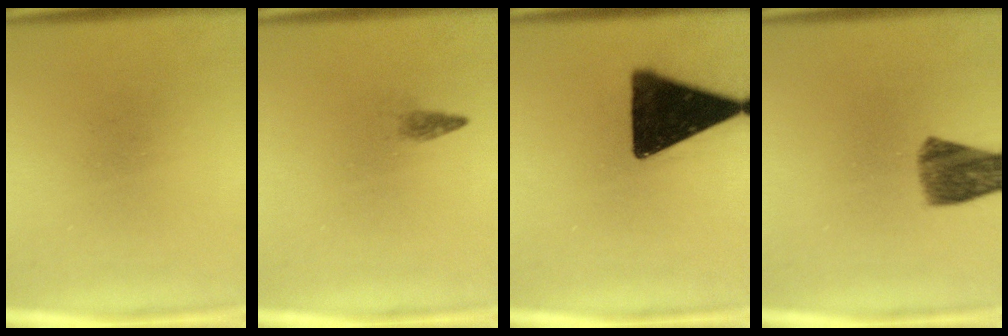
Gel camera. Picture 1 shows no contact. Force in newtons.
{"total": 1.0}
{"total": 17.4}
{"total": 8.1}